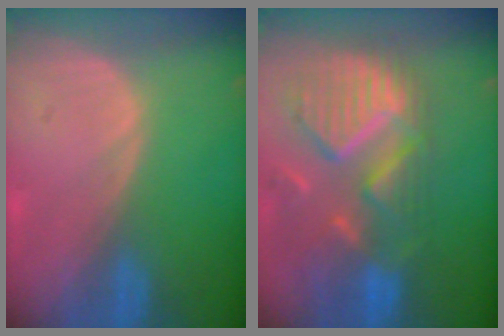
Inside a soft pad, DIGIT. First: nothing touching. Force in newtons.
{"total": 12.4, "press": 10.6, "slide": 6.5}